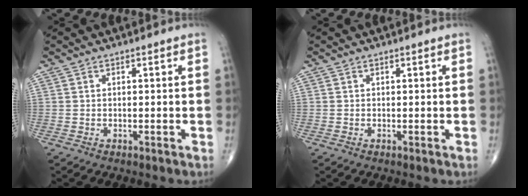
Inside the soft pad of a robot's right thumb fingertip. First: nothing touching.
{"total": 0.0}